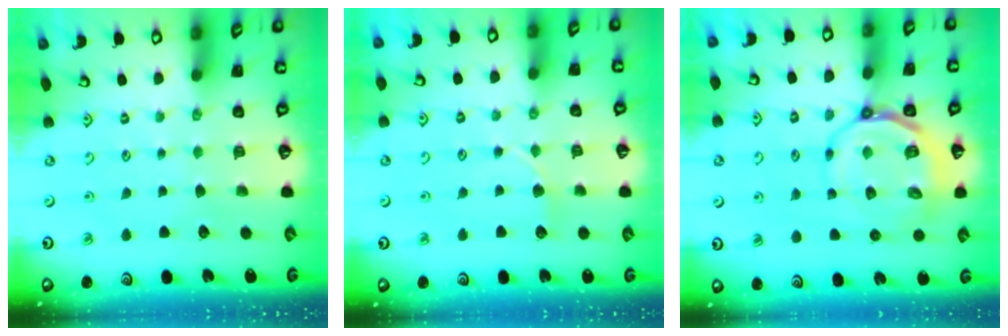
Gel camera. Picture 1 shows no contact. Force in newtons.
{"total": 5.7, "press": 5.7, "slide": 0.5}
{"total": 11.7, "press": 11.4, "slide": 2.9}